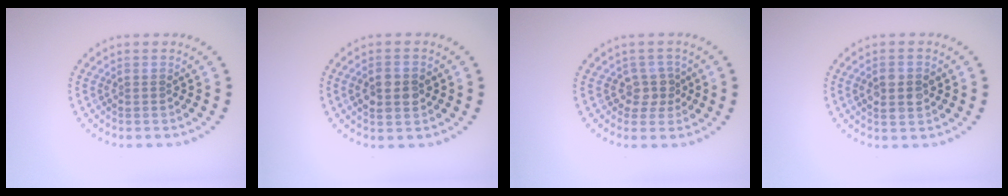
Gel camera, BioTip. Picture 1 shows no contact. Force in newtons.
{"total": 2.9, "press": 2.9, "slide": 0.0}
{"total": 2.0, "press": 1.5, "slide": 1.3}
{"total": 2.1, "press": 2.1, "slide": 0.2}